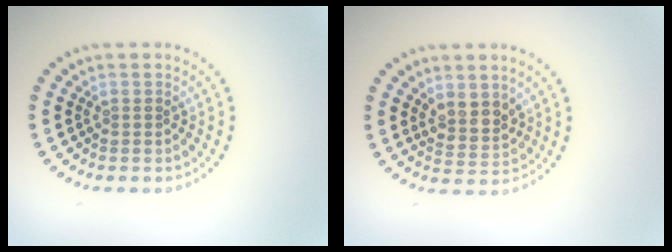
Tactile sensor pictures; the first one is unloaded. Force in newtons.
{"total": 2.4, "press": 2.1, "slide": 1.2}